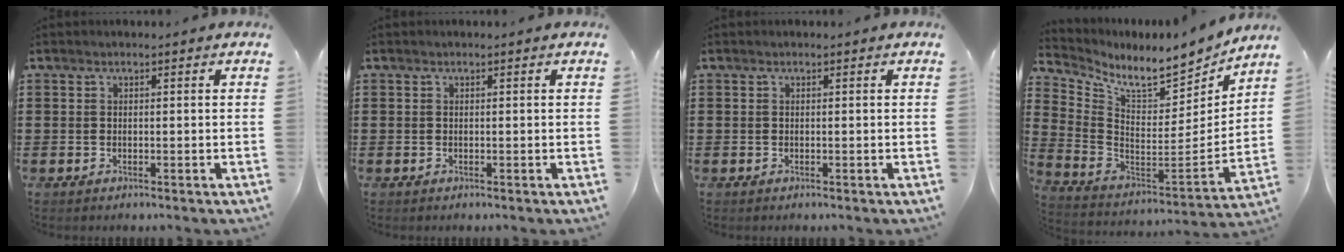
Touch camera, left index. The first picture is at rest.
{"total": 0.0}
{"total": 0.0}
{"total": 8.1, "force": [7.3, 1.8, 3.1], "torque": [-0.083, -0.067, 0.120]}